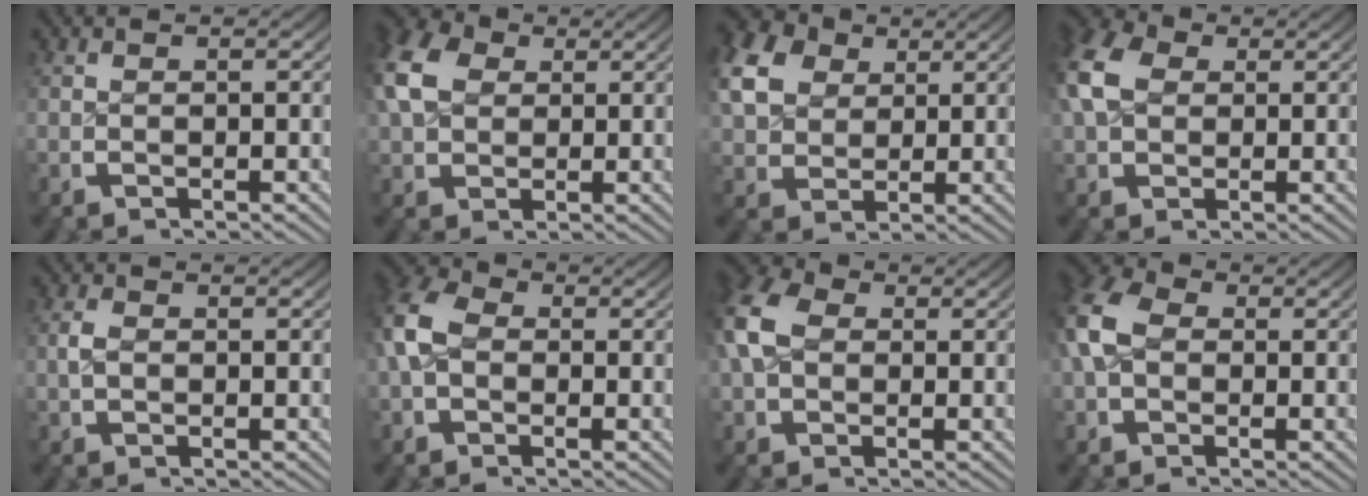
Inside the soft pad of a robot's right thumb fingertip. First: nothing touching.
{"total": 6.7, "force": [2.5, 4.9, 3.8], "torque": [-0.094, -0.004, 0.047]}
{"total": 8.5, "force": [3.4, 6.5, 4.3], "torque": [-0.102, -0.004, 0.061]}
{"total": 6.1, "force": [1.9, 4.6, 3.6], "torque": [-0.094, -0.006, 0.037]}
{"total": 1.2, "force": [-0.1, 0.9, 0.8], "torque": [-0.026, -0.005, 0.000]}
{"total": 4.9, "force": [0.4, 3.8, 3.1], "torque": [-0.079, -0.009, 0.006]}
{"total": 5.9, "force": [1.3, 4.4, 3.8], "torque": [-0.096, -0.008, 0.023]}
{"total": 5.3, "force": [0.8, 4.0, 3.5], "torque": [-0.088, -0.009, 0.014]}